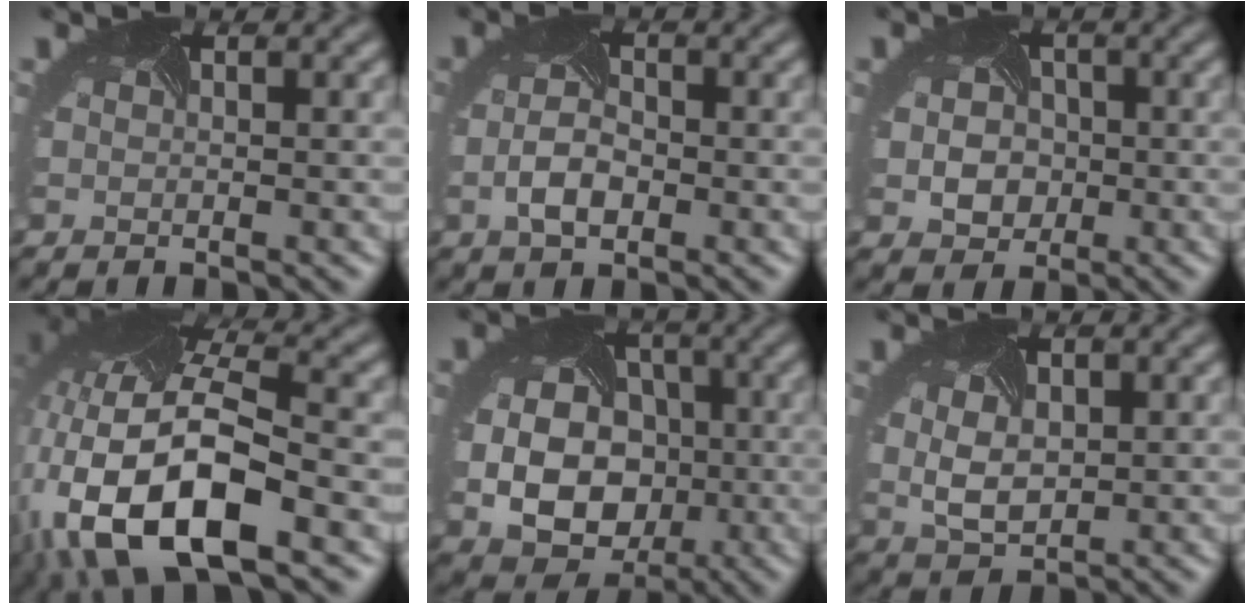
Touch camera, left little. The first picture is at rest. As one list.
[{"total": 3.0, "force": [-1.0, 1.7, 2.3], "torque": [-0.056, -0.006, -0.019]}, {"total": 5.1, "force": [0.0, 4.2, 3.0], "torque": [-0.038, 0.007, -0.006]}, {"total": 14.4, "force": [-5.7, 6.6, 11.4], "torque": [-0.237, -0.024, -0.103]}, {"total": 11.8, "force": [-1.3, 9.8, 6.6], "torque": [-0.103, -0.025, -0.032]}, {"total": 3.1, "force": [0.4, 2.0, 2.3], "torque": [-0.057, -0.008, 0.015]}]